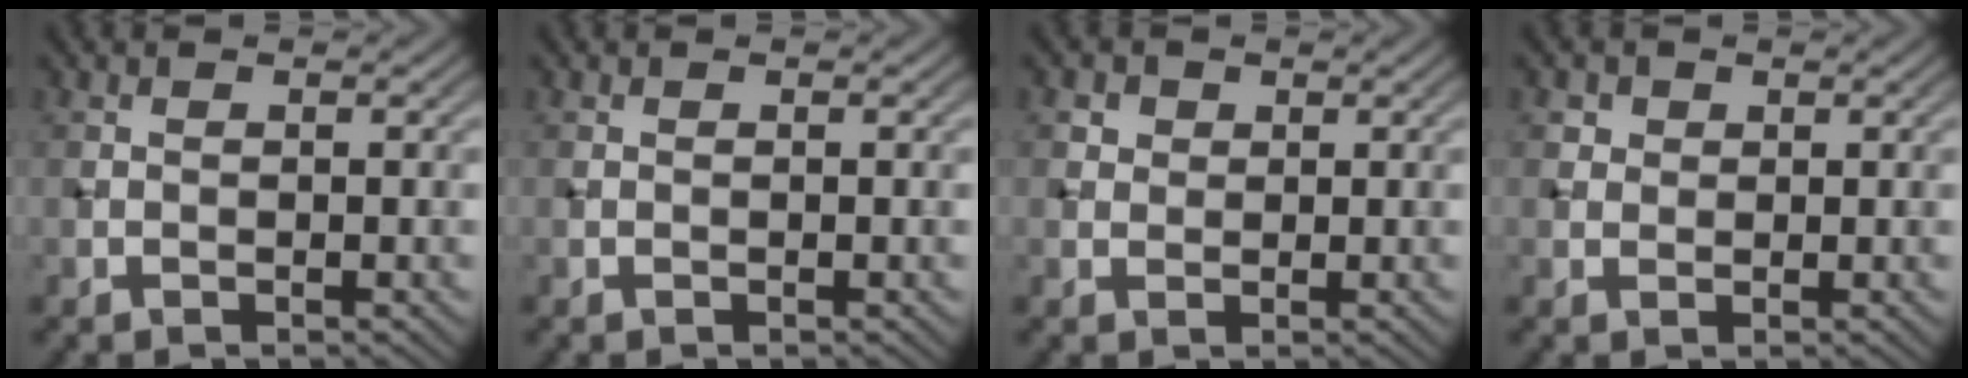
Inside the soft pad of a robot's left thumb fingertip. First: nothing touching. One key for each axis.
{"total": 0.0}
{"total": 2.4, "fx": 1.2, "fy": 1.9, "fz": 0.9, "tx": -0.024, "ty": -0.004, "tz": 0.018}
{"total": 2.1, "fx": 1.1, "fy": 1.7, "fz": 0.6, "tx": -0.018, "ty": -0.008, "tz": 0.020}